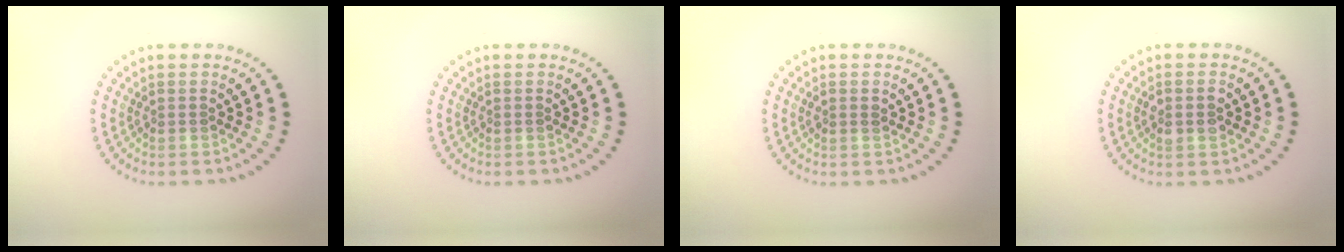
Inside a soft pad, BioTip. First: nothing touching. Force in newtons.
{"total": 0.0}
{"total": 0.7, "press": 0.7, "slide": 0.1}
{"total": 1.7, "press": 1.7, "slide": 0.2}